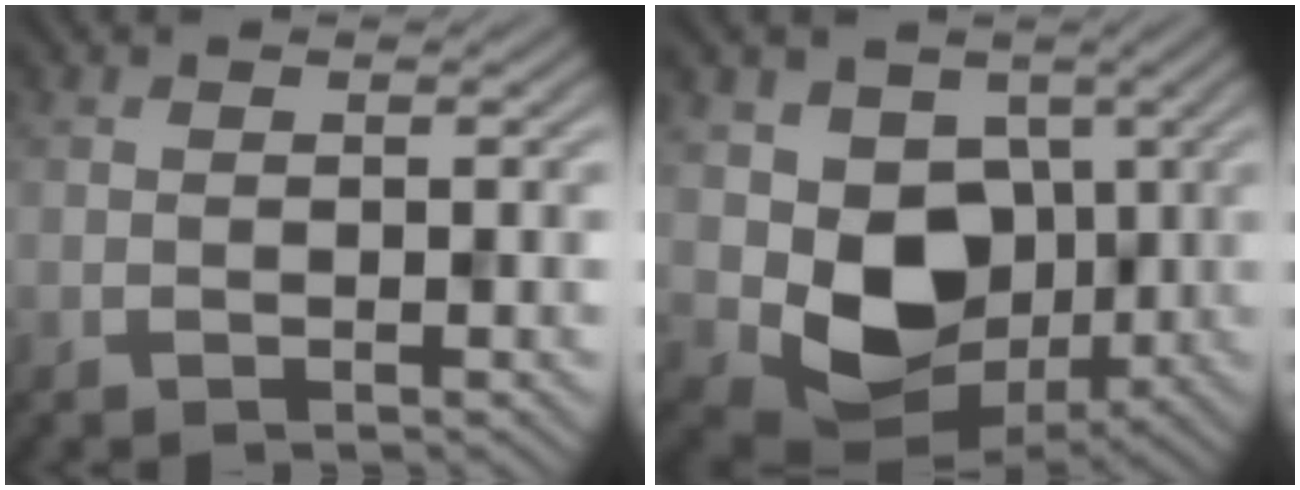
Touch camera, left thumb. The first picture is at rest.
{"total": 7.7, "force": [0.3, 6.9, 3.4], "torque": [-0.089, -0.031, 0.014]}